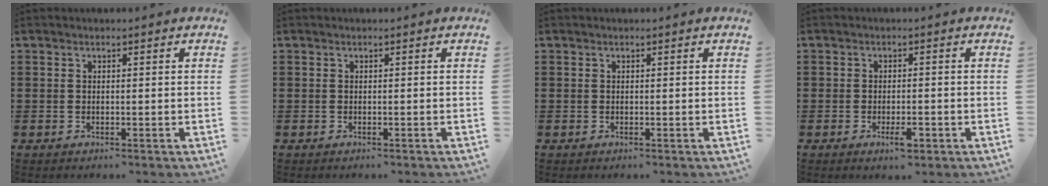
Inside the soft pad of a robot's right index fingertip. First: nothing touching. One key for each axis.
{"total": 0.0}
{"total": 0.0}
{"total": 2.6, "fx": -1.4, "fy": 1.0, "fz": 2.0, "tx": -0.034, "ty": 0.001, "tz": -0.025}